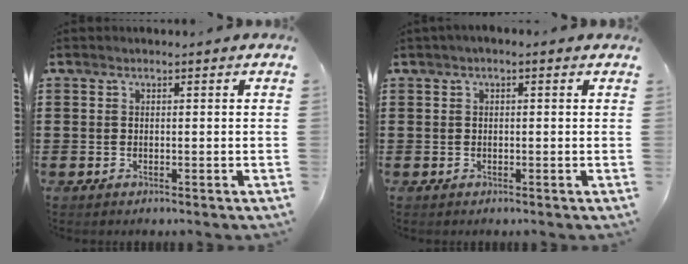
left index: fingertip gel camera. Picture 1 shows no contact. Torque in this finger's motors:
{"motor_torque": [2.13, 0.00, 0.54, 0.04]}